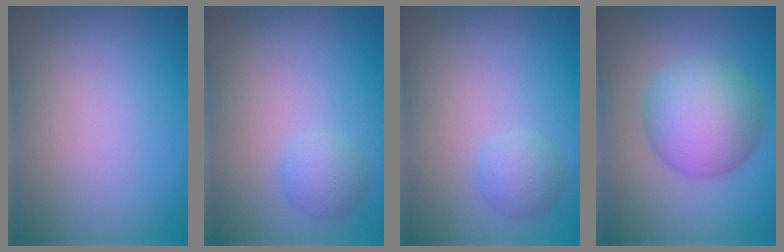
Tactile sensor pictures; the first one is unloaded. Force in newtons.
{"total": 1.8, "press": 1.8, "slide": 0.1}
{"total": 1.8, "press": 1.8, "slide": 0.1}
{"total": 6.9, "press": 6.9, "slide": 0.3}